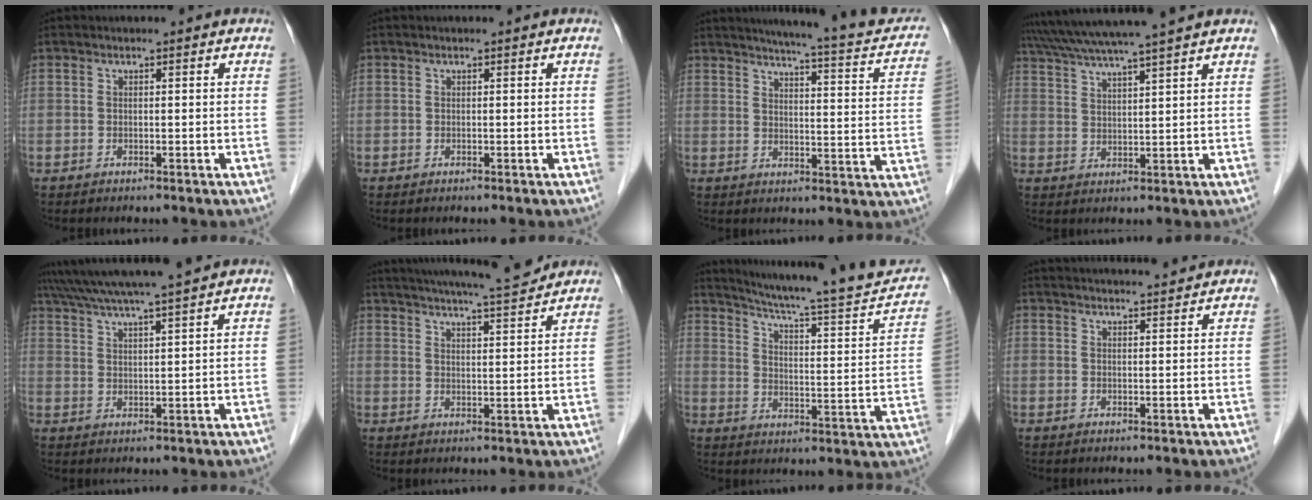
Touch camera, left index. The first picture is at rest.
{"total": 0.0}
{"total": 18.8, "force": [15.9, 2.3, 9.8], "torque": [-0.124, -0.013, 0.182]}
{"total": 12.4, "force": [10.9, -1.2, 5.9], "torque": [-0.107, 0.026, 0.167]}
{"total": 13.4, "force": [11.8, -0.9, 6.2], "torque": [-0.112, 0.027, 0.177]}
{"total": 13.8, "force": [12.7, 0.1, 5.4], "torque": [-0.094, 0.003, 0.181]}
{"total": 22.8, "force": [20.6, 1.3, 9.7], "torque": [-0.139, -0.040, 0.270]}
{"total": 10.1, "force": [9.6, 0.4, 2.8], "torque": [-0.039, 0.021, 0.126]}